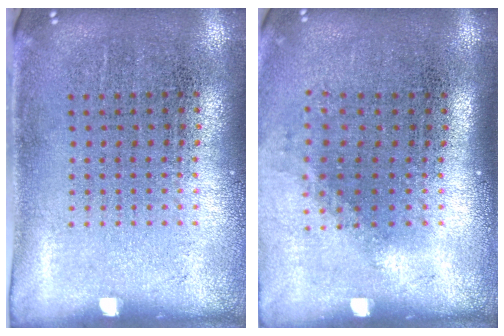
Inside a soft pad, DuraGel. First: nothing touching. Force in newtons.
{"total": 1.2, "press": 0.9, "slide": 0.9}